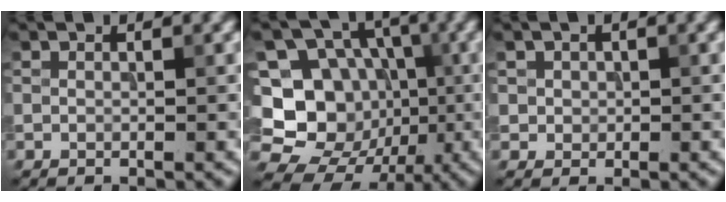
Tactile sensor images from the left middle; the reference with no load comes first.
{"total": 17.0, "force": [-1.6, 15.5, 6.8], "torque": [-0.178, 0.030, -0.035]}
{"total": 1.6, "force": [0.5, 1.5, 0.6], "torque": [-0.017, 0.002, 0.023]}